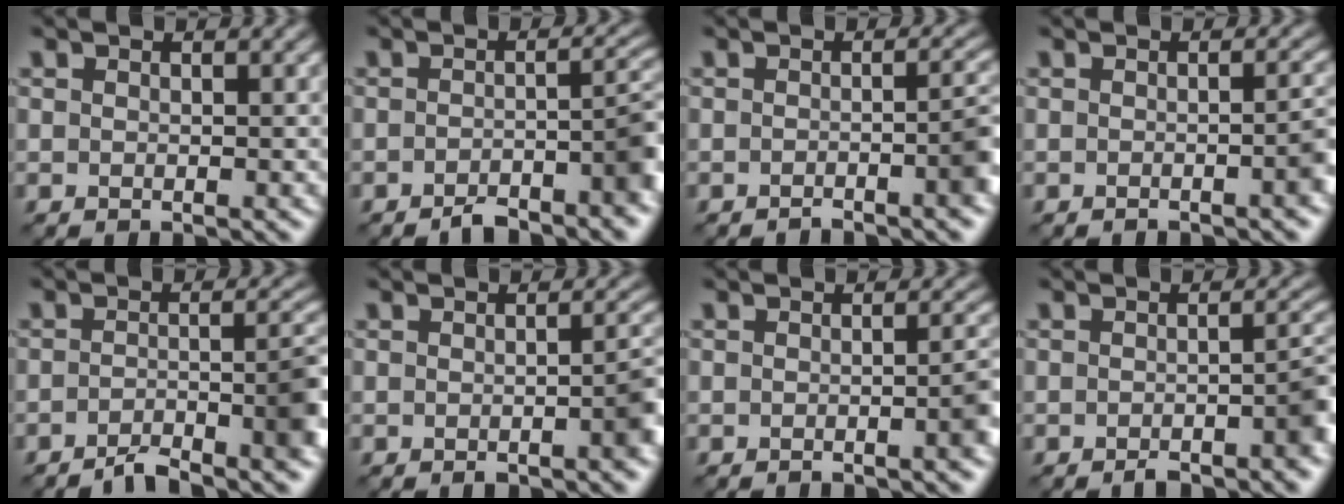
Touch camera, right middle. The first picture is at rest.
{"total": 5.1, "force": [-3.3, 1.4, 3.6], "torque": [-0.048, 0.007, -0.054]}
{"total": 3.3, "force": [-1.7, 0.7, 2.7], "torque": [-0.025, 0.008, -0.034]}
{"total": 2.4, "force": [-0.9, 0.5, 2.1], "torque": [-0.017, 0.008, -0.017]}
{"total": 5.5, "force": [-3.3, 1.3, 4.2], "torque": [-0.053, 0.008, -0.058]}
{"total": 2.7, "force": [-1.1, 0.6, 2.4], "torque": [-0.030, 0.004, -0.019]}
{"total": 2.7, "force": [-0.9, 0.7, 2.4], "torque": [-0.019, 0.007, -0.018]}
{"total": 3.8, "force": [-2.3, 1.0, 2.8], "torque": [-0.036, 0.005, -0.037]}